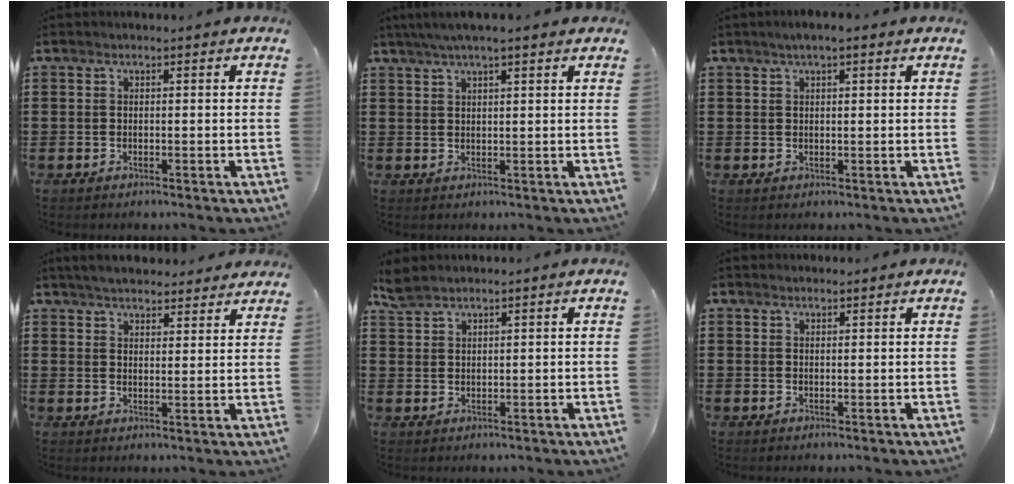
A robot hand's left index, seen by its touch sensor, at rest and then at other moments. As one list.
[{"total": 3.6, "force": [2.6, 0.4, 2.5], "torque": [-0.053, 0.003, 0.046]}, {"total": 1.8, "force": [1.0, 0.4, 1.4], "torque": [-0.028, 0.004, 0.016]}, {"total": 4.3, "force": [4.2, 0.6, 0.8], "torque": [-0.029, -0.011, 0.077]}, {"total": 2.6, "force": [2.3, 0.8, 0.9], "torque": [-0.024, 0.001, 0.045]}, {"total": 1.0, "force": [1.0, 0.2, 0.1], "torque": [-0.002, 0.001, 0.019]}]